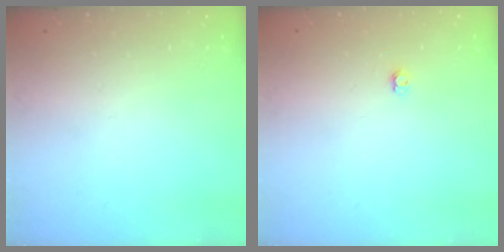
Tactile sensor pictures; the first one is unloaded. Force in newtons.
{"total": 2.9, "press": 2.9, "slide": 0.3}